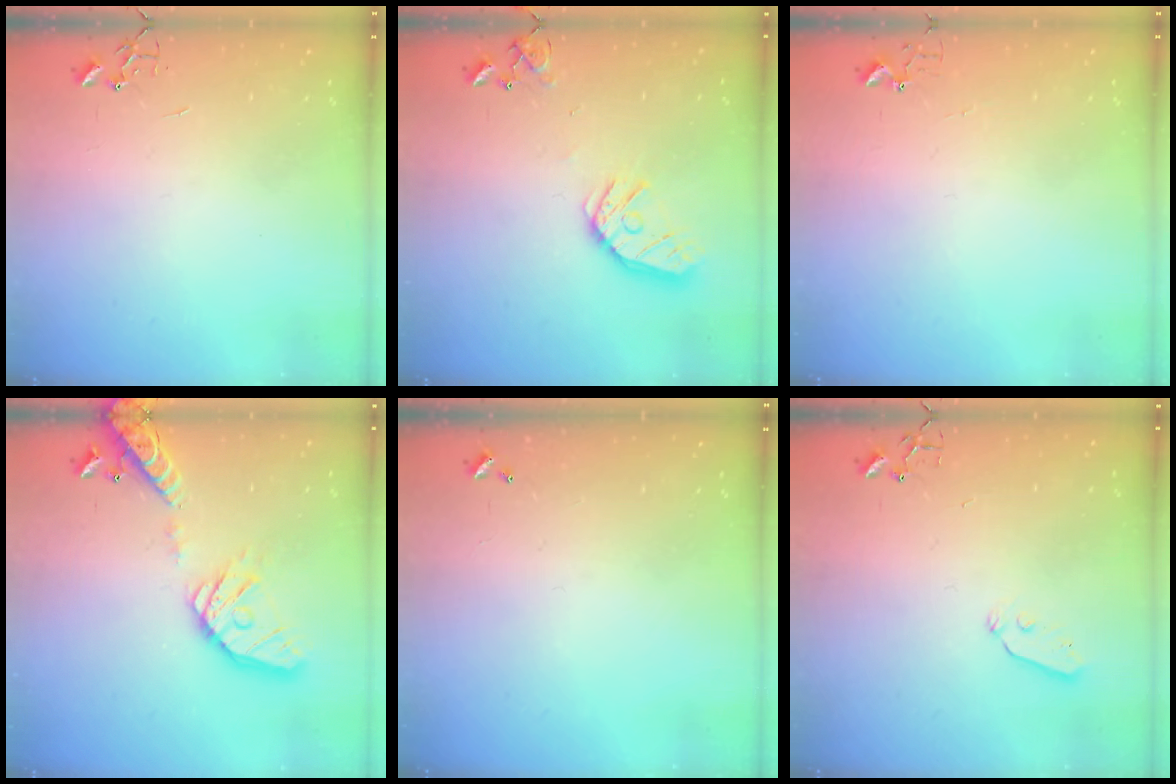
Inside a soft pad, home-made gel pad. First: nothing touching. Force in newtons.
{"total": 14.4, "press": 14.3, "slide": 1.9}
{"total": 2.7, "press": 2.7, "slide": 0.3}
{"total": 19.5, "press": 19.2, "slide": 3.3}
{"total": 0.0}
{"total": 3.8, "press": 3.7, "slide": 0.7}